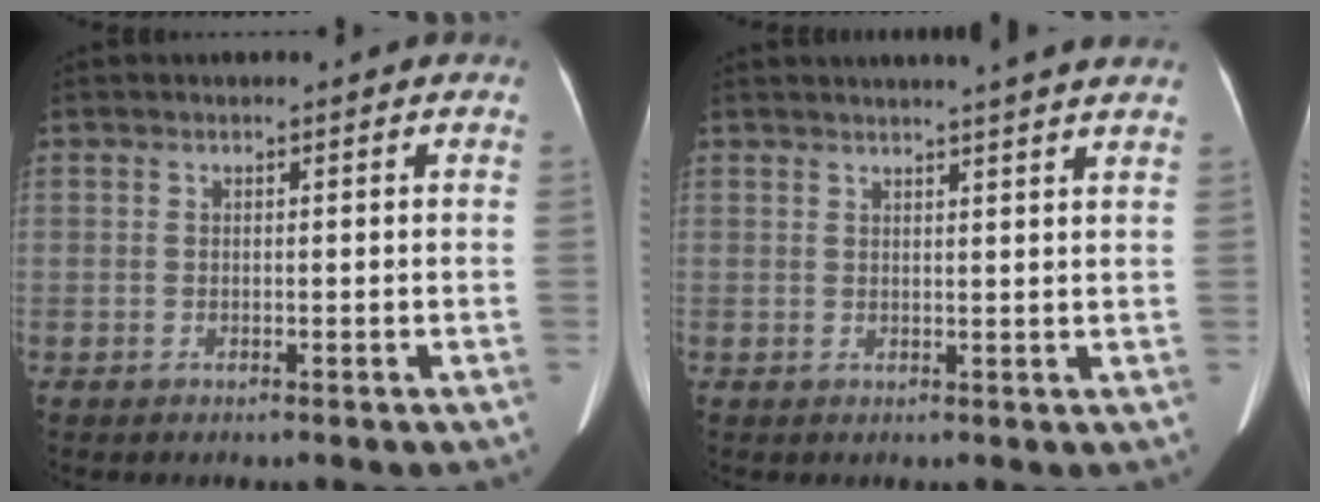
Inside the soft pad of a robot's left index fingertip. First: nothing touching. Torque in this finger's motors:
{"motor_torque": [0.06, -0.38, -0.02, 0.01]}